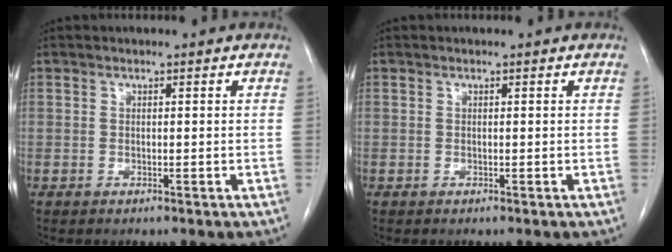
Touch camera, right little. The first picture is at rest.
{"total": 0.0}